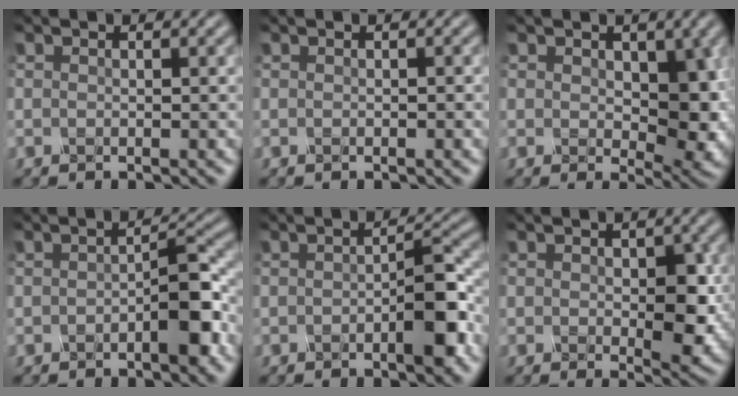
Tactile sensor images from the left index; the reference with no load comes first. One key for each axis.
{"total": 0.8, "fx": -0.2, "fy": 0.3, "fz": 0.7, "tx": -0.005, "ty": 0.009, "tz": -0.005}
{"total": 6.1, "fx": 0.1, "fy": 3.5, "fz": 5.0, "tx": -0.084, "ty": -0.008, "tz": 0.012}
{"total": 3.2, "fx": -1.5, "fy": 0.3, "fz": 2.8, "tx": -0.055, "ty": 0.005, "tz": -0.019}
{"total": 3.6, "fx": -1.6, "fy": 0.4, "fz": 3.2, "tx": -0.062, "ty": 0.004, "tz": -0.020}
{"total": 3.5, "fx": -0.4, "fy": 1.7, "fz": 3.0, "tx": -0.059, "ty": -0.006, "tz": 0.004}